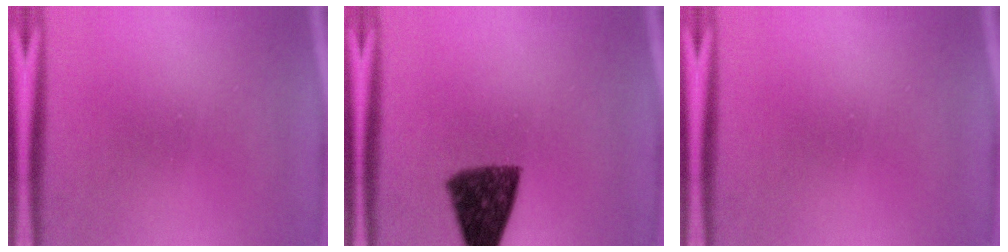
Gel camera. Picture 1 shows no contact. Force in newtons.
{"total": 9.7}
{"total": 0.0}